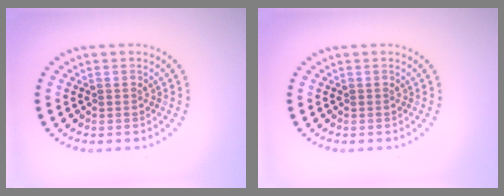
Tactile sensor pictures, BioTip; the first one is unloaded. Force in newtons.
{"total": 0.0}